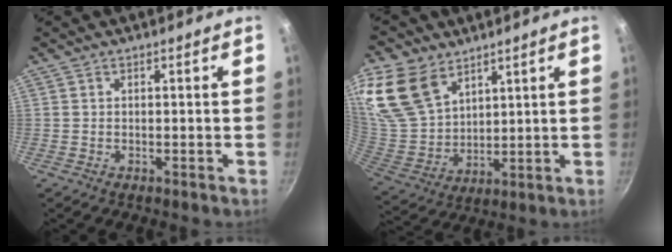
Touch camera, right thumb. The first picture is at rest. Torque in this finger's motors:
{"motor_torque": [-1.51, 2.04, 1.52, 0.21, 0.52]}